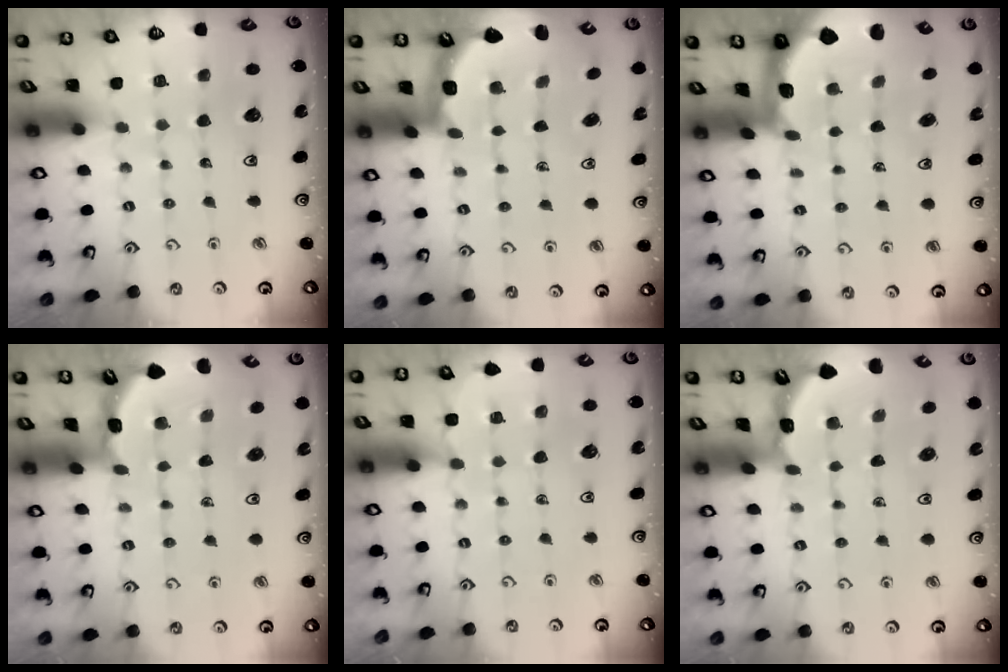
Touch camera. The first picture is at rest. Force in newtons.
{"total": 4.0, "press": 3.4, "slide": 2.3}
{"total": 1.7, "press": 1.6, "slide": 0.4}
{"total": 1.7, "press": 1.6, "slide": 0.1}
{"total": 4.6, "press": 4.6, "slide": 0.6}
{"total": 1.7, "press": 1.7, "slide": 0.1}